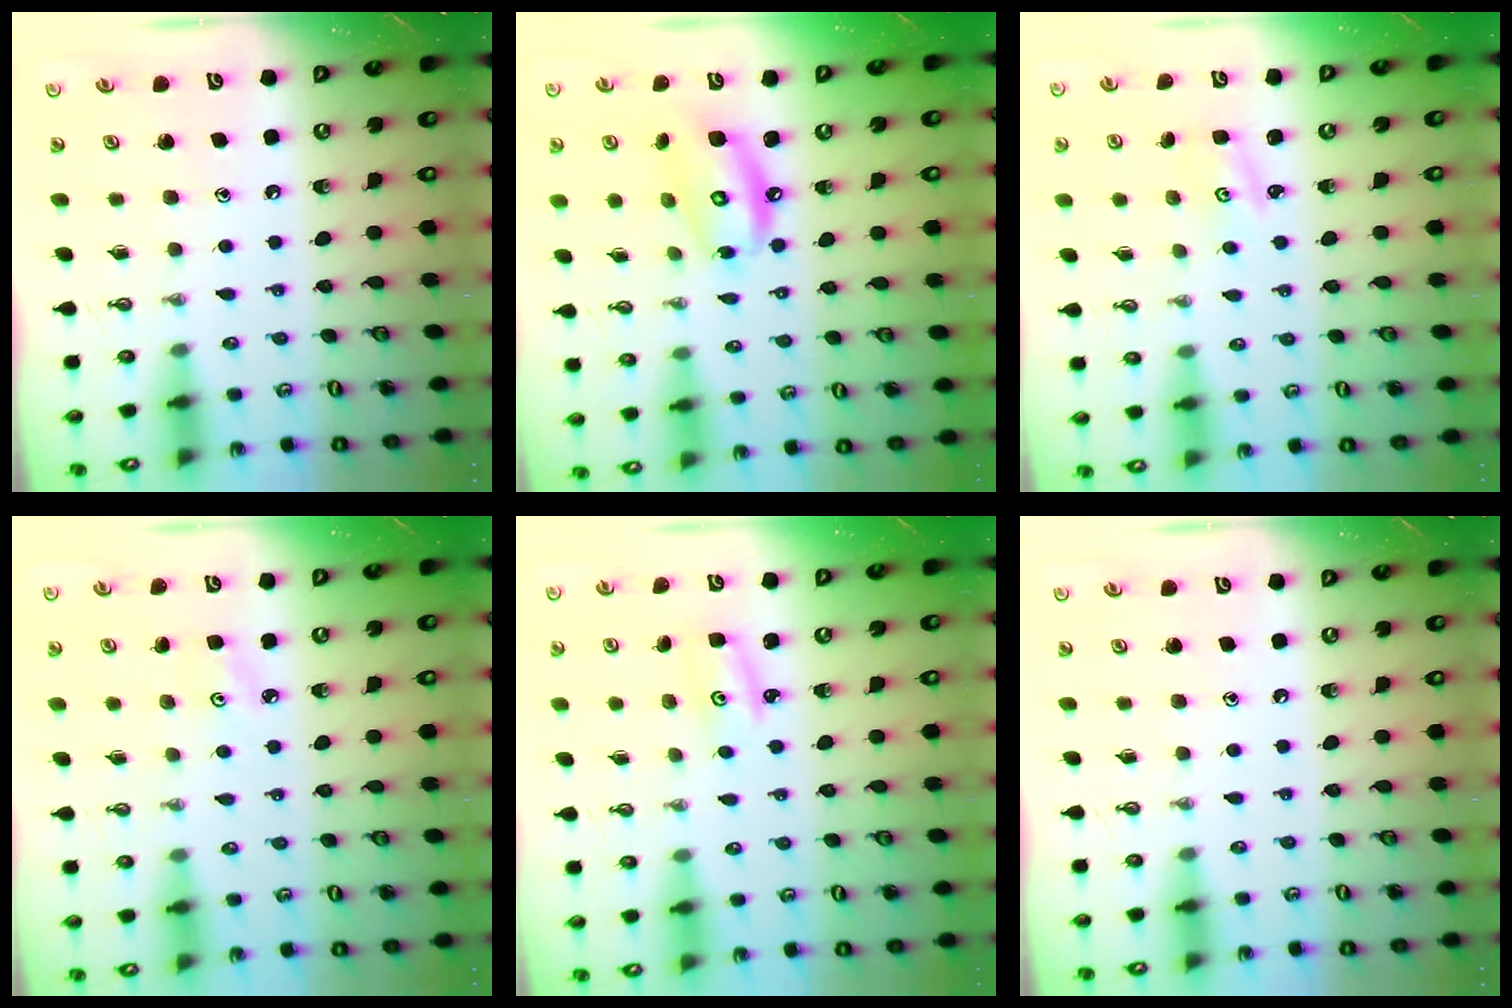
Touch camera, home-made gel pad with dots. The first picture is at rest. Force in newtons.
{"total": 11.2, "press": 11.1, "slide": 1.2}
{"total": 1.2, "press": 1.2, "slide": 0.2}
{"total": 3.0, "press": 3.0, "slide": 0.5}
{"total": 3.3, "press": 3.3, "slide": 0.3}
{"total": 0.0}